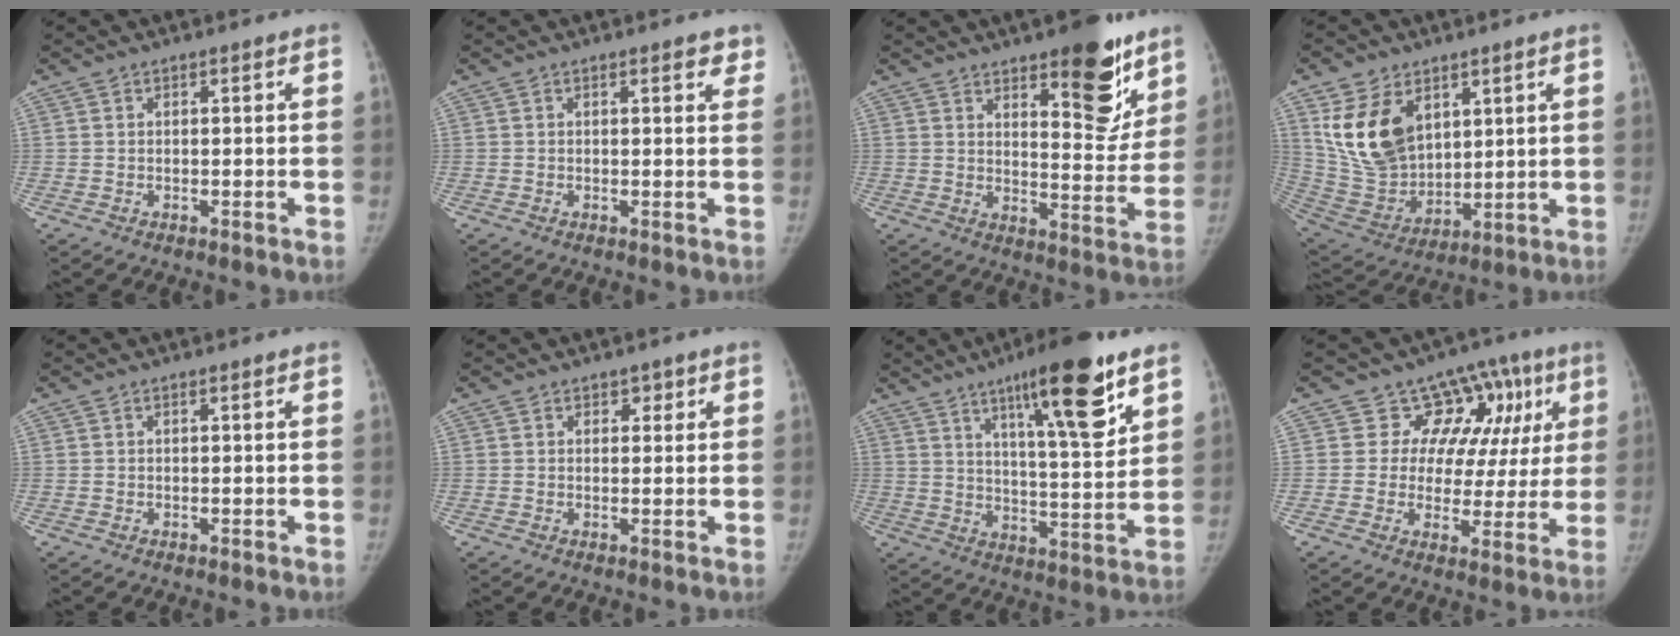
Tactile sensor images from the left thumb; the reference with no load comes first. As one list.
[{"total": 2.3, "force": [1.5, 1.0, 1.4], "torque": [-0.001, -0.005, 0.014]}, {"total": 15.4, "force": [9.4, 5.8, 10.7], "torque": [-0.090, -0.063, 0.135]}, {"total": 16.1, "force": [6.5, 10.8, 10.0], "torque": [-0.160, -0.032, 0.149]}, {"total": 0.0}, {"total": 1.7, "force": [0.9, 1.3, 0.6], "torque": [0.012, -0.003, 0.007]}, {"total": 17.6, "force": [10.1, 3.7, 14.0], "torque": [-0.190, -0.054, 0.157]}, {"total": 12.6, "force": [5.3, 10.1, 5.4], "torque": [-0.001, 0.001, 0.062]}]